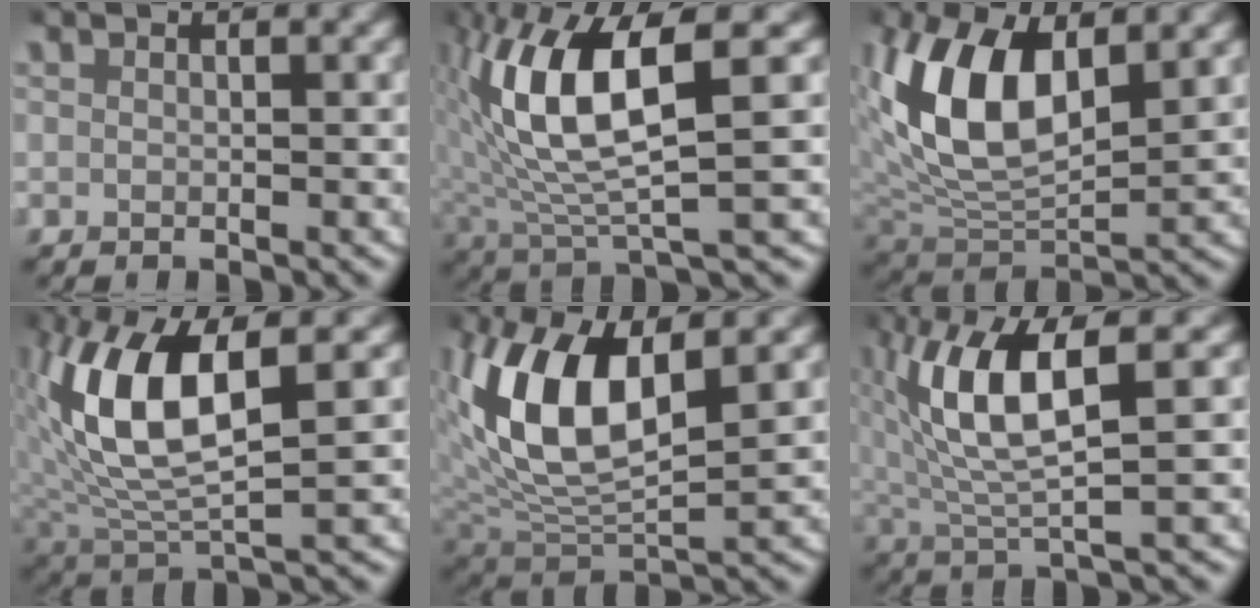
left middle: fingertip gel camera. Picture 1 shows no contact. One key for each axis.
{"total": 10.1, "fx": 1.1, "fy": 4.0, "fz": 9.2, "tx": -0.184, "ty": 0.000, "tz": 0.024}
{"total": 8.7, "fx": 2.3, "fy": 5.1, "fz": 6.7, "tx": -0.161, "ty": -0.001, "tz": 0.046}
{"total": 9.5, "fx": 1.6, "fy": 4.4, "fz": 8.3, "tx": -0.178, "ty": -0.001, "tz": 0.034}
{"total": 9.3, "fx": 2.0, "fy": 4.9, "fz": 7.6, "tx": -0.175, "ty": 0.000, "tz": 0.042}
{"total": 7.6, "fx": 1.4, "fy": 2.8, "fz": 6.9, "tx": -0.144, "ty": 0.004, "tz": 0.029}